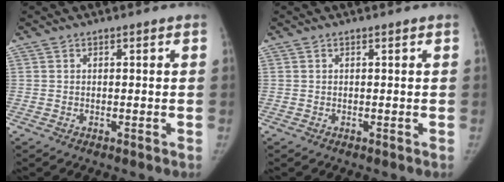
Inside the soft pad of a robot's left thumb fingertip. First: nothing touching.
{"total": 0.0}